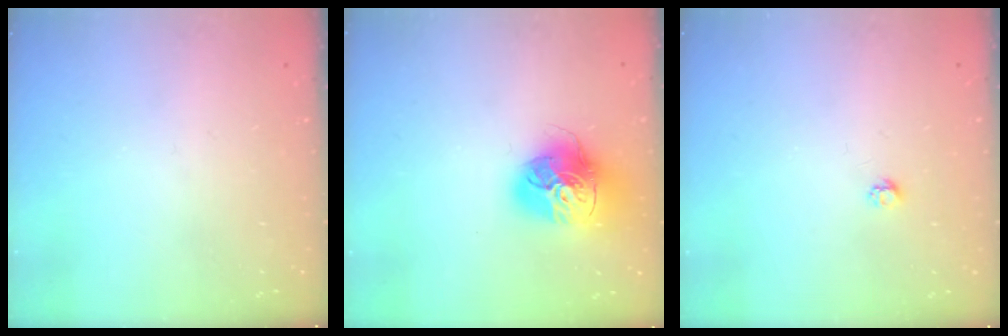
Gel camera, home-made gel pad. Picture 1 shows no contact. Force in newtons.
{"total": 17.5, "press": 17.3, "slide": 2.0}
{"total": 2.7, "press": 2.7, "slide": 0.4}